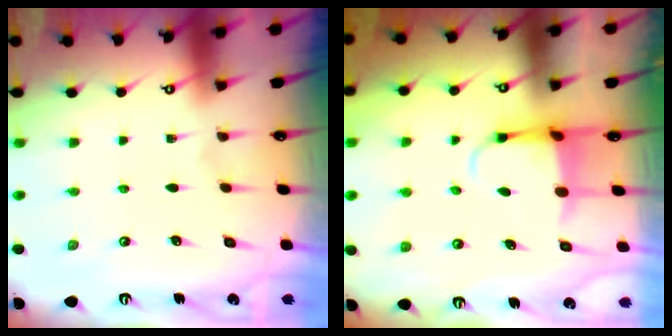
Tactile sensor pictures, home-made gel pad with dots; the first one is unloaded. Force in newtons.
{"total": 3.9, "press": 3.7, "slide": 1.0}